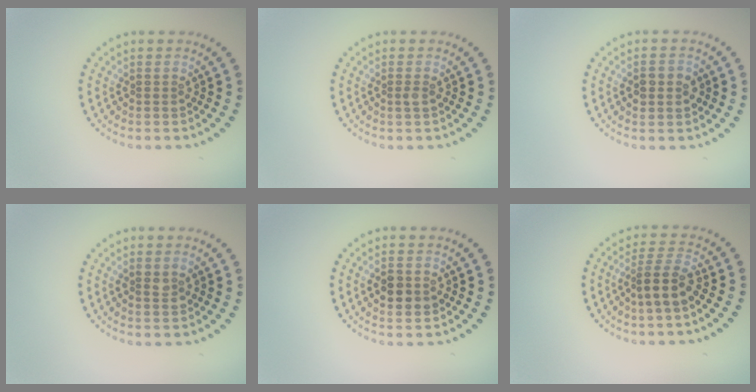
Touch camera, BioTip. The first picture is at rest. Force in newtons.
{"total": 0.6, "press": 0.5, "slide": 0.4}
{"total": 2.8, "press": 2.8, "slide": 0.2}
{"total": 1.4, "press": 1.4, "slide": 0.0}
{"total": 2.7, "press": 2.7, "slide": 0.2}
{"total": 2.8, "press": 2.3, "slide": 1.6}